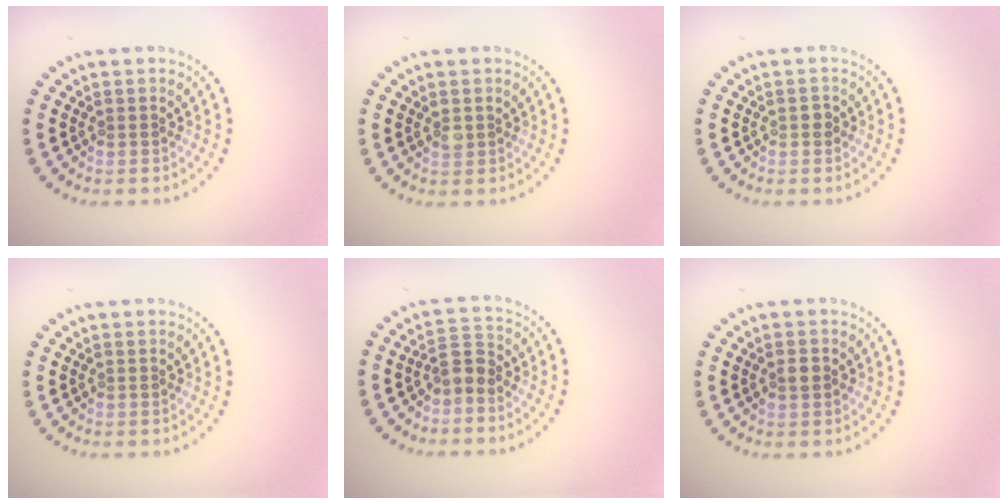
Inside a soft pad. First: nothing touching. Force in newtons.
{"total": 0.8, "press": 0.7, "slide": 0.3}
{"total": 0.9, "press": 0.9, "slide": 0.0}
{"total": 0.0}
{"total": 2.0, "press": 1.7, "slide": 1.1}
{"total": 1.5, "press": 1.5, "slide": 0.1}